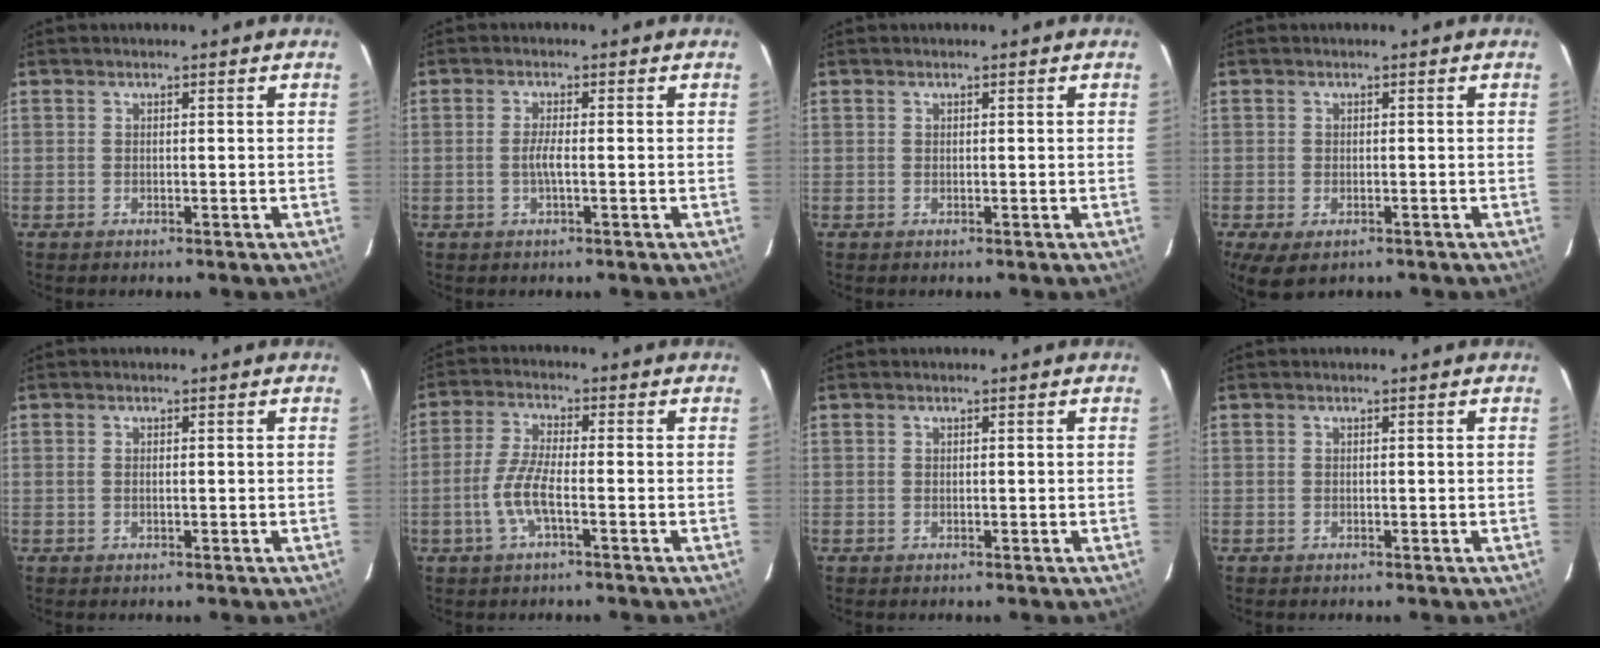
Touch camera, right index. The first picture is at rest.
{"total": 2.4, "force": [-0.5, 0.1, 2.3], "torque": [-0.046, -0.001, -0.011]}
{"total": 0.0}
{"total": 5.7, "force": [-2.9, 3.1, 3.8], "torque": [-0.077, -0.024, -0.044]}
{"total": 0.6, "force": [0.0, 0.2, 0.5], "torque": [-0.011, 0.000, 0.000]}
{"total": 6.3, "force": [-2.3, 1.1, 5.7], "torque": [-0.126, 0.000, -0.046]}
{"total": 0.0}
{"total": 0.0}